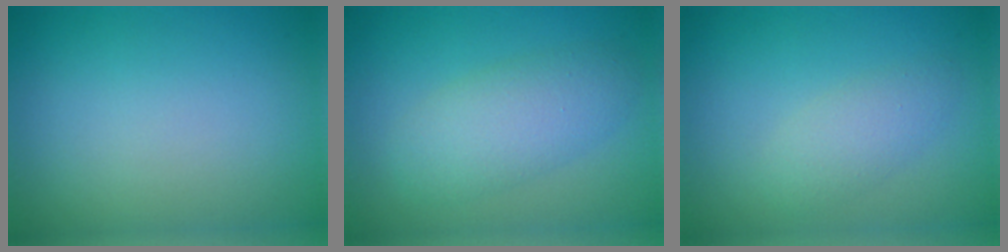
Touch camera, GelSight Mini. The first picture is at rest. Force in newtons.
{"total": 4.3, "press": 4.3, "slide": 0.2}
{"total": 2.3, "press": 2.3, "slide": 0.1}